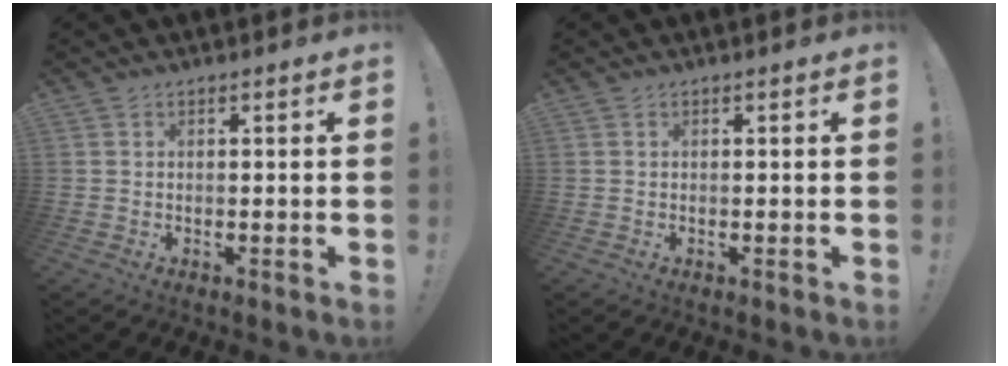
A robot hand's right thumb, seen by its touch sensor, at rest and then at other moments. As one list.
[{"total": 0.0}]